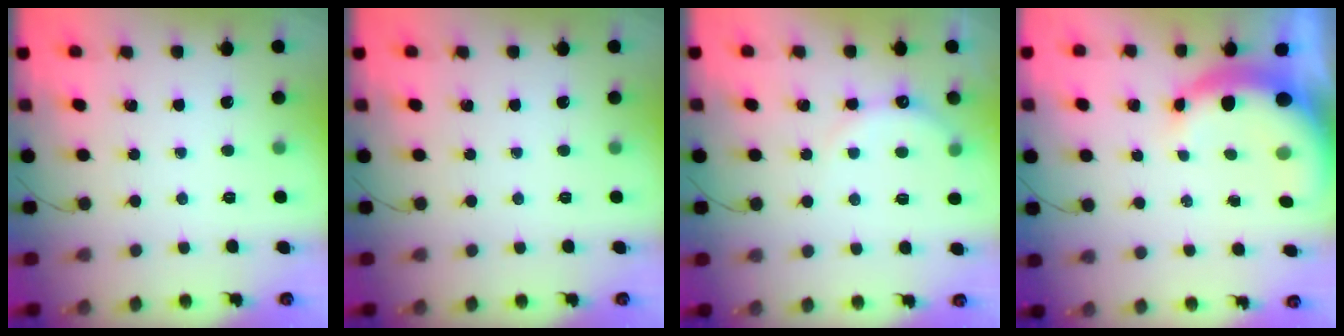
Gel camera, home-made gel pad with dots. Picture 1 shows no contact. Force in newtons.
{"total": 0.0}
{"total": 6.6, "press": 6.4, "slide": 1.4}
{"total": 8.4, "press": 8.2, "slide": 1.6}